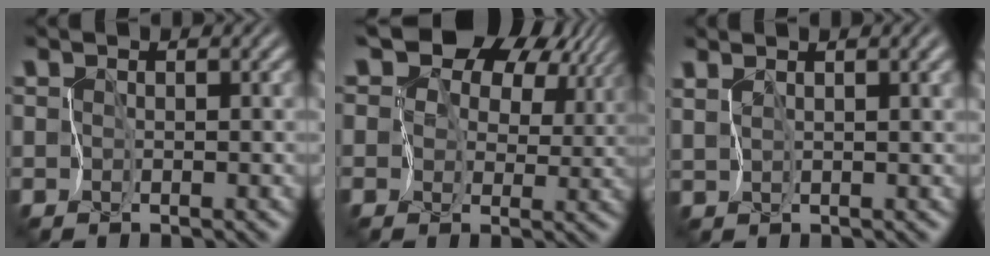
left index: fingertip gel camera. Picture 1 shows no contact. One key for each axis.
{"total": 14.1, "fx": 7.0, "fy": 9.8, "fz": 7.2, "tx": -0.159, "ty": 0.038, "tz": 0.112}
{"total": 4.0, "fx": 2.5, "fy": 1.1, "fz": 2.9, "tx": -0.057, "ty": 0.010, "tz": 0.043}